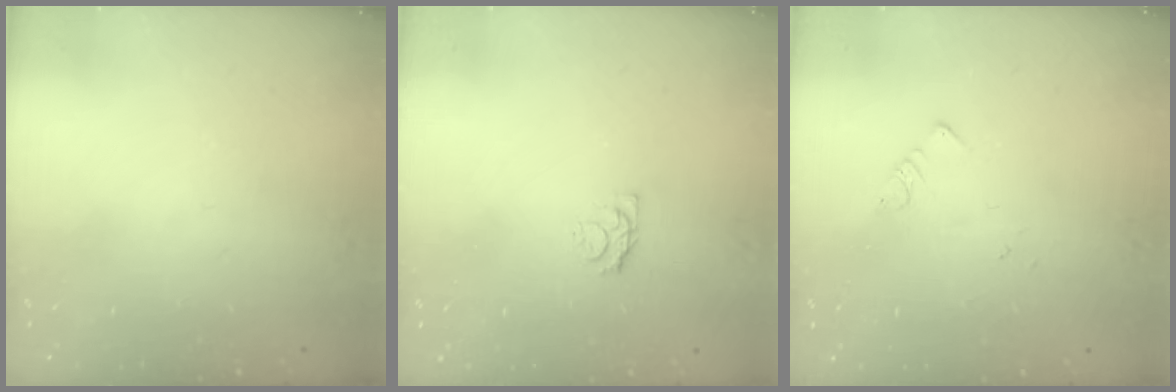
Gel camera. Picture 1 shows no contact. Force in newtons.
{"total": 4.0, "press": 4.0, "slide": 0.4}
{"total": 1.8, "press": 1.8, "slide": 0.2}